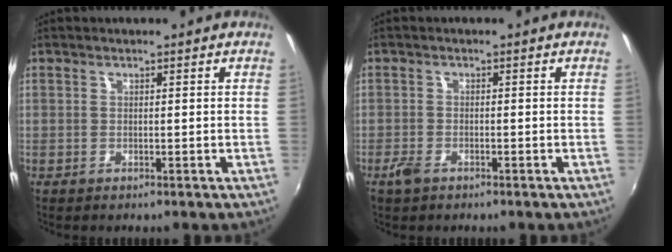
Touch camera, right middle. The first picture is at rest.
{"total": 2.7, "force": [-1.9, 1.4, 1.4], "torque": [-0.035, -0.005, -0.037]}